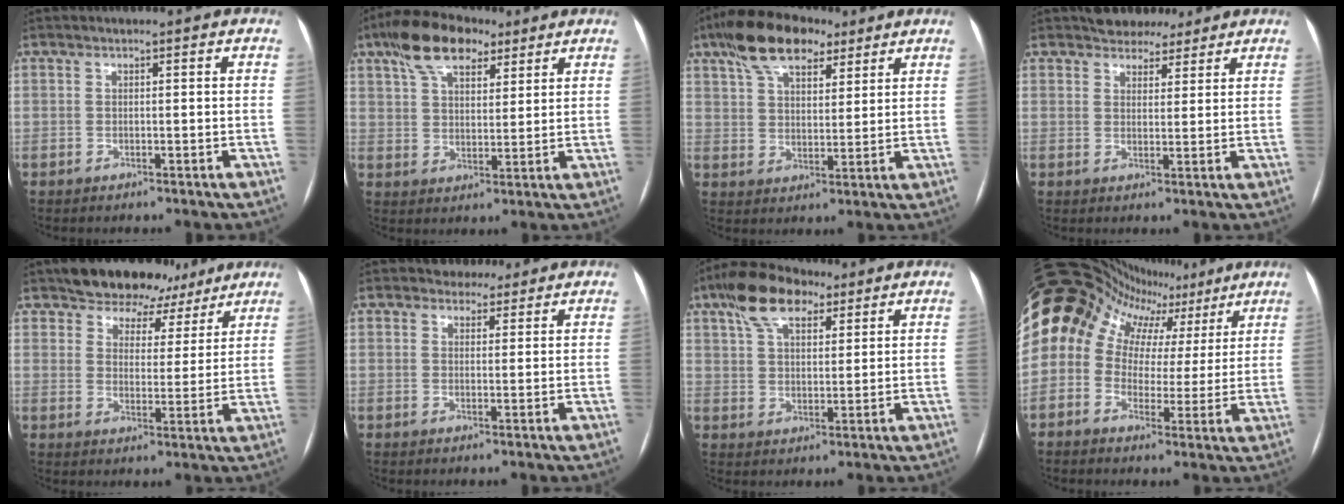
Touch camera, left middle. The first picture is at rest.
{"total": 11.2, "force": [7.2, 5.1, 6.9], "torque": [-0.130, 0.030, 0.130]}
{"total": 12.3, "force": [8.2, 5.3, 7.4], "torque": [-0.140, 0.033, 0.148]}
{"total": 6.3, "force": [5.4, 2.8, 1.7], "torque": [-0.018, 0.009, 0.080]}
{"total": 10.6, "force": [8.4, 5.8, 2.7], "torque": [-0.017, 0.016, 0.113]}
{"total": 3.2, "force": [2.7, 1.8, 0.2], "torque": [0.002, 0.005, 0.037]}
{"total": 10.3, "force": [6.5, 4.8, 6.5], "torque": [-0.126, 0.029, 0.116]}
{"total": 14.8, "force": [7.4, 11.3, 6.2], "torque": [-0.103, 0.068, 0.097]}